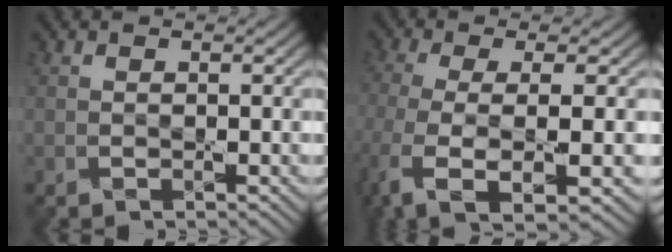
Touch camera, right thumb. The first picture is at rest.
{"total": 8.4, "force": [-3.5, 2.2, 7.2], "torque": [-0.154, -0.021, -0.070]}